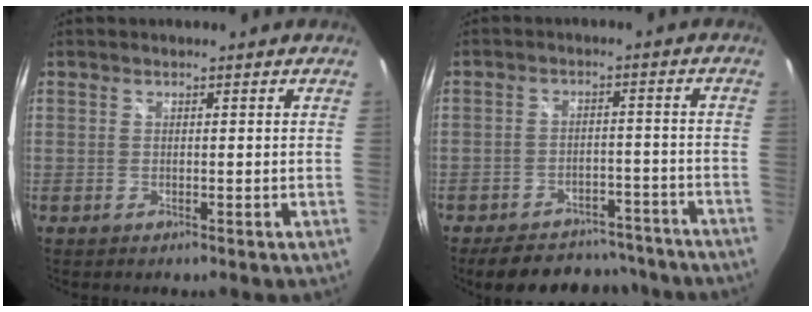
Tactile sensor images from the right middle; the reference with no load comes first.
{"total": 15.7, "force": [-13.4, 6.4, 5.2], "torque": [-0.111, 0.026, -0.165]}